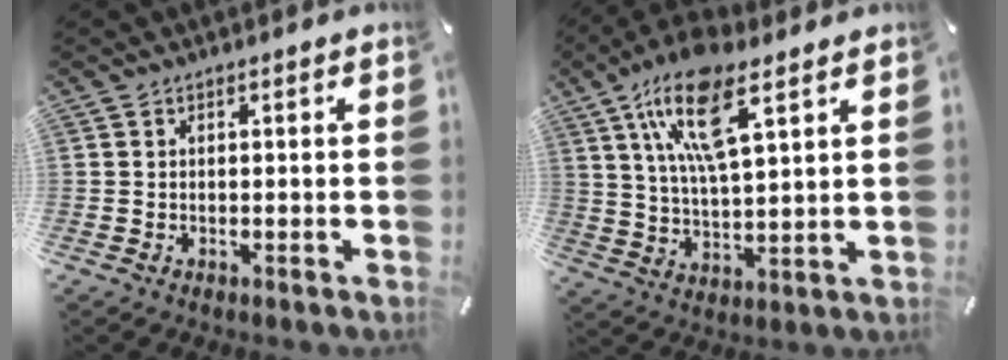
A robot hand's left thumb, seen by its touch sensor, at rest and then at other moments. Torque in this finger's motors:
{"motor_torque": [0.54, 0.80, 1.43, -1.34, 0.60]}